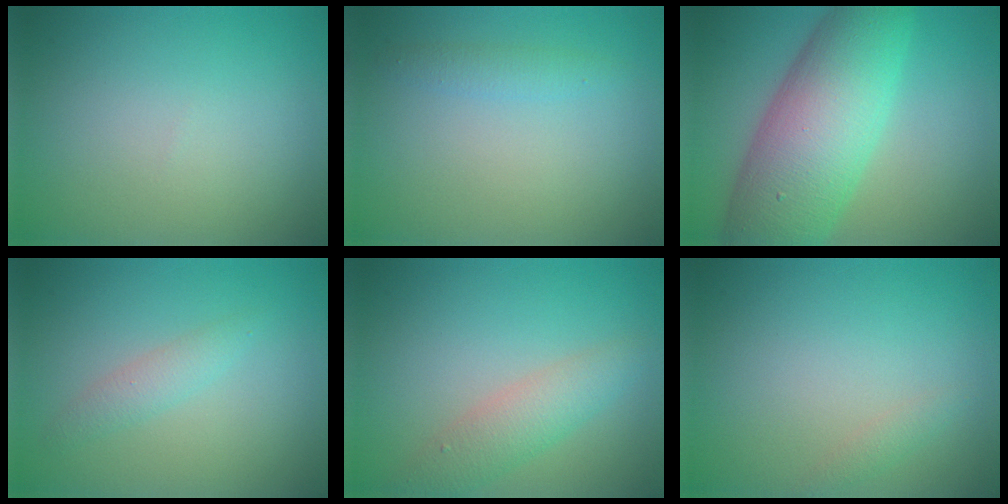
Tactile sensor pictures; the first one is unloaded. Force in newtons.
{"total": 1.3, "press": 1.3, "slide": 0.0}
{"total": 11.1, "press": 11.1, "slide": 0.5}
{"total": 1.6, "press": 1.6, "slide": 0.0}
{"total": 3.0, "press": 3.0, "slide": 0.1}
{"total": 0.9, "press": 0.9, "slide": 0.0}